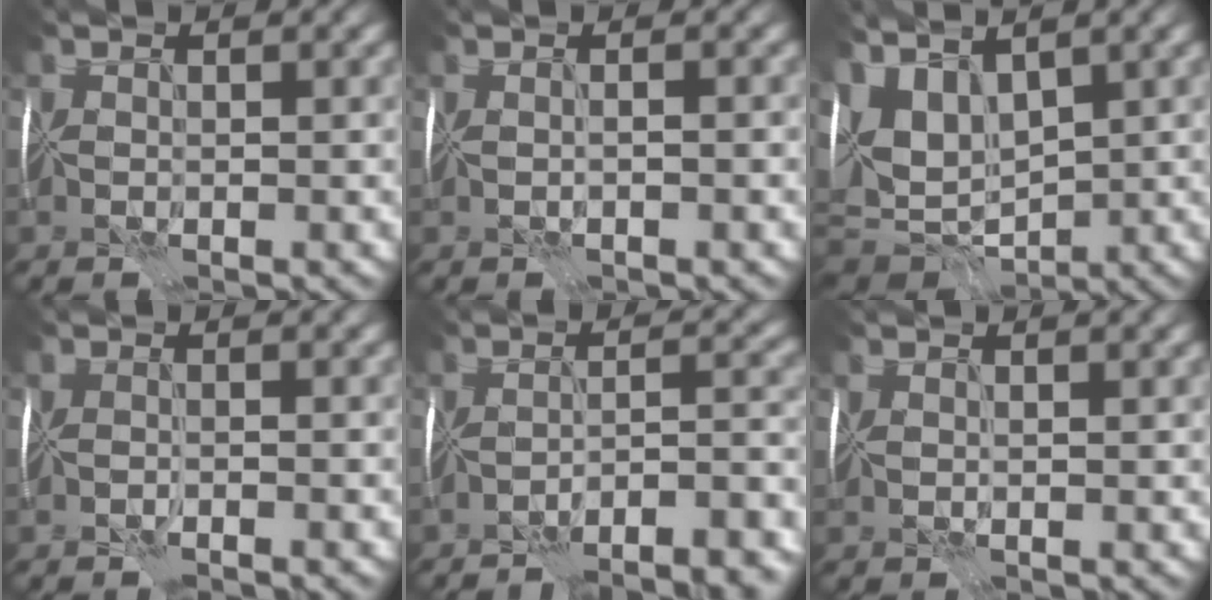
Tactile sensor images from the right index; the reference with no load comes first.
{"total": 1.0, "force": [-0.5, -0.4, 0.7], "torque": [-0.009, 0.001, -0.004]}
{"total": 7.5, "force": [1.8, 4.2, 5.9], "torque": [-0.114, 0.003, 0.043]}
{"total": 1.5, "force": [-1.4, -0.5, 0.1], "torque": [-0.001, -0.004, -0.024]}
{"total": 10.3, "force": [-9.1, 1.3, 4.8], "torque": [-0.047, 0.007, -0.104]}
{"total": 0.5, "force": [0.3, -0.5, 0.0], "torque": [-0.005, 0.002, 0.009]}